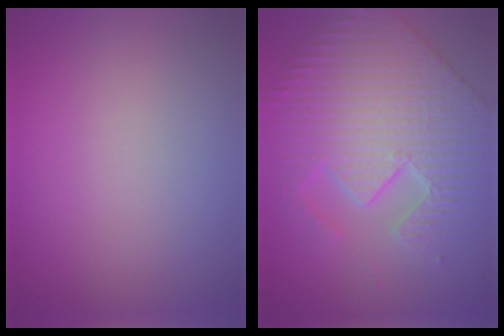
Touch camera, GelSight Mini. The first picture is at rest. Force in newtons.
{"total": 7.3, "press": 6.0, "slide": 4.2}